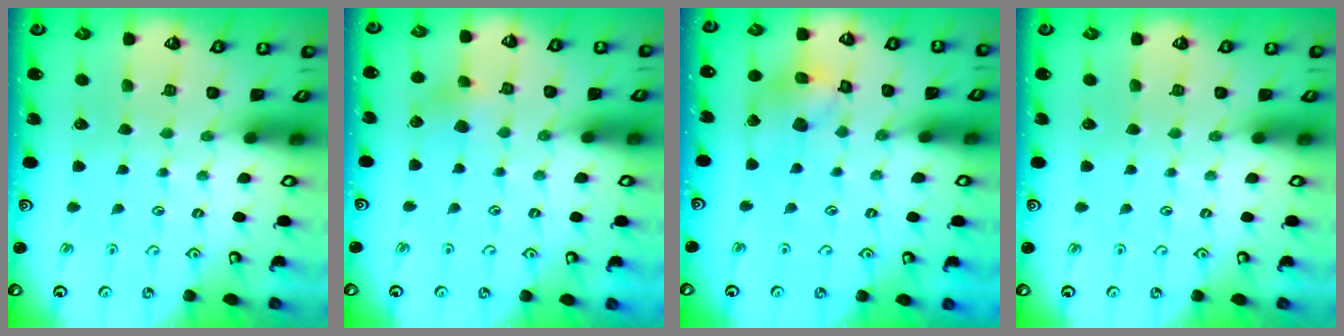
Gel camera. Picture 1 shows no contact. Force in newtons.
{"total": 3.6, "press": 3.6, "slide": 0.4}
{"total": 12.5, "press": 12.4, "slide": 1.7}
{"total": 0.0}